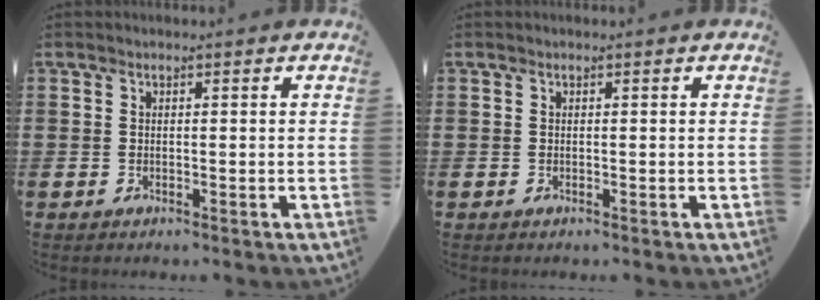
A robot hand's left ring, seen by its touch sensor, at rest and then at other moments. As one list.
[{"total": 0.0}]